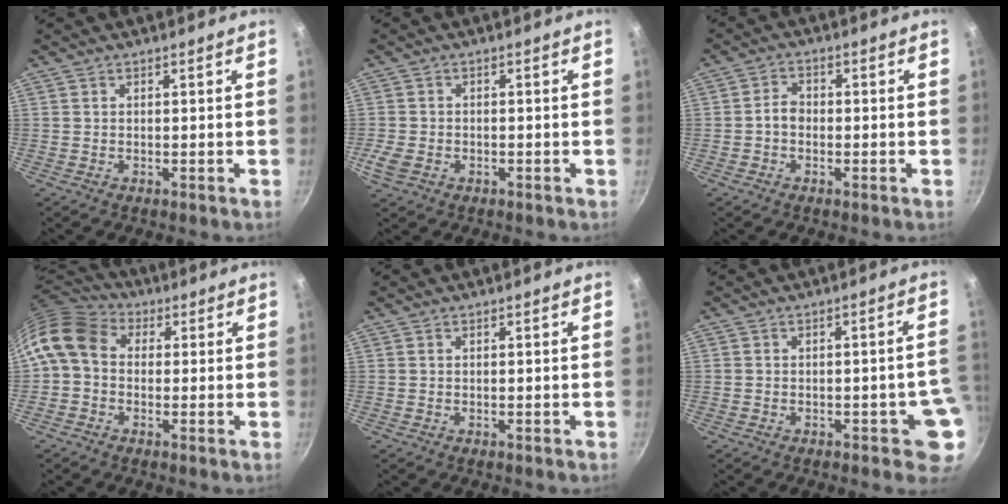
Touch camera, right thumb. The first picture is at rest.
{"total": 4.1, "force": [-1.5, 2.9, 2.4], "torque": [-0.055, 0.002, -0.028]}
{"total": 3.0, "force": [-0.7, 2.3, 1.8], "torque": [-0.020, 0.016, -0.016]}
{"total": 11.0, "force": [0.9, 8.6, 6.8], "torque": [-0.123, 0.028, -0.005]}
{"total": 0.0}
{"total": 4.8, "force": [-1.5, 2.3, 4.0], "torque": [-0.019, 0.019, -0.016]}